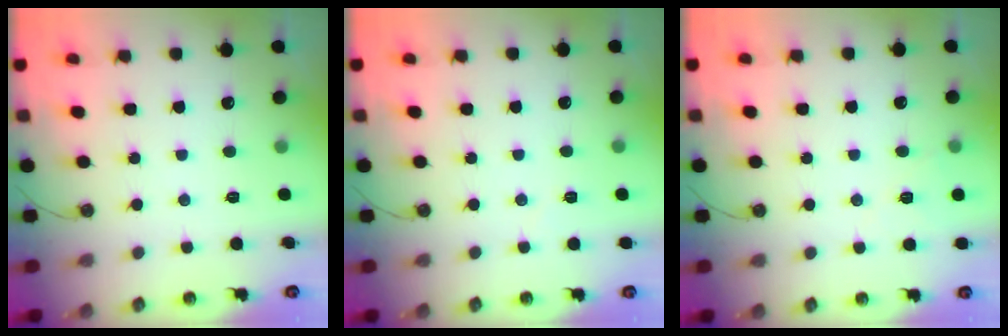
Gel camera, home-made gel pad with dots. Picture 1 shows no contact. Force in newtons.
{"total": 3.1, "press": 3.1, "slide": 0.6}
{"total": 5.8, "press": 5.1, "slide": 2.8}